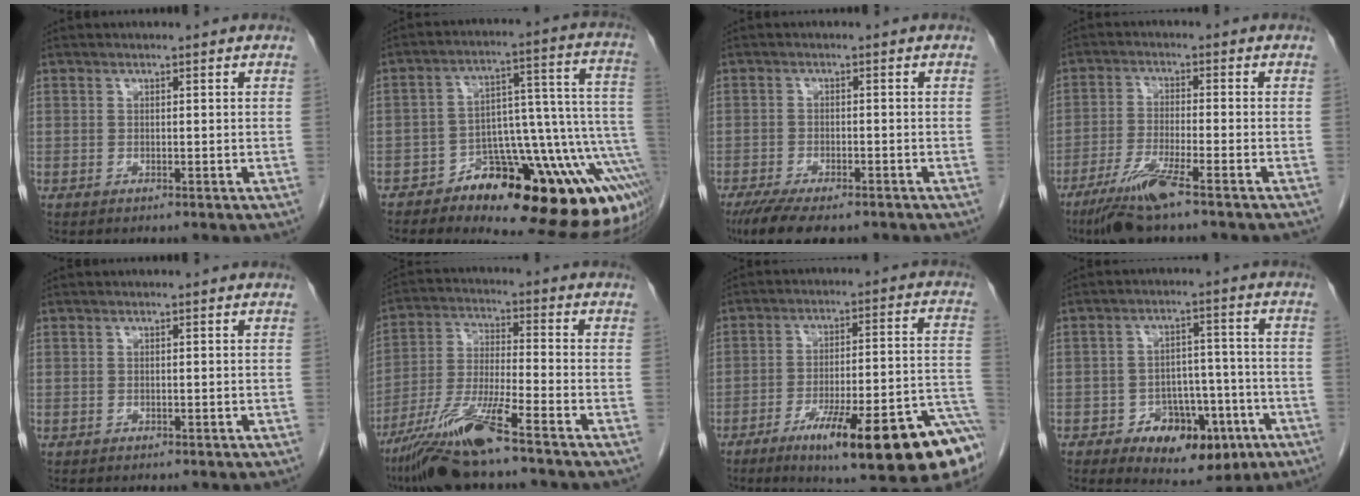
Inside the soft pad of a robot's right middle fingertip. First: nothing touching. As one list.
[{"total": 22.8, "force": [-12.0, 6.6, 18.2], "torque": [-0.128, 0.057, -0.158]}, {"total": 9.5, "force": [-7.2, 3.0, 5.4], "torque": [-0.086, -0.015, -0.109]}, {"total": 8.4, "force": [-5.9, -0.2, 6.0], "torque": [-0.114, -0.025, -0.107]}, {"total": 0.0}, {"total": 12.5, "force": [-8.7, 0.0, 9.0], "torque": [-0.185, -0.027, -0.162]}, {"total": 20.8, "force": [-12.3, 2.4, 16.6], "torque": [-0.163, 0.012, -0.180]}, {"total": 10.8, "force": [-5.1, 6.3, 7.1], "torque": [-0.091, 0.019, -0.065]}]